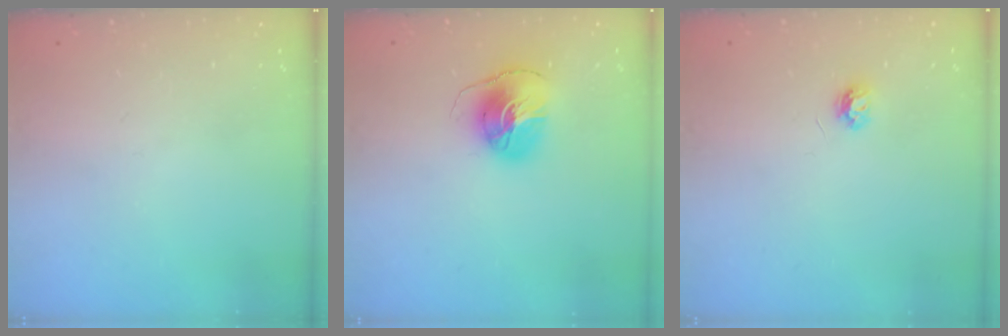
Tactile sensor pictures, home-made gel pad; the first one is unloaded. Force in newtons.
{"total": 8.6, "press": 8.6, "slide": 0.9}
{"total": 3.8, "press": 3.8, "slide": 0.5}